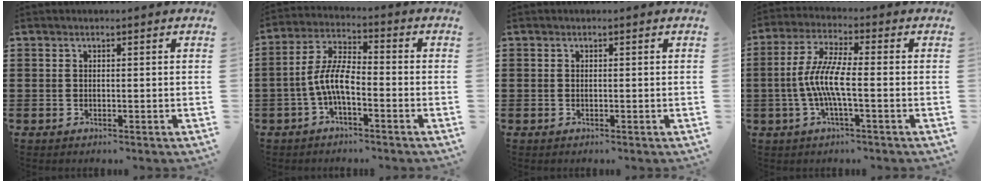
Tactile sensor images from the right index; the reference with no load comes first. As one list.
[{"total": 6.9, "force": [-2.5, 2.2, 6.1], "torque": [-0.146, -0.008, -0.053]}, {"total": 0.0}, {"total": 7.3, "force": [-1.6, 1.2, 7.0], "torque": [-0.164, -0.016, -0.042]}]